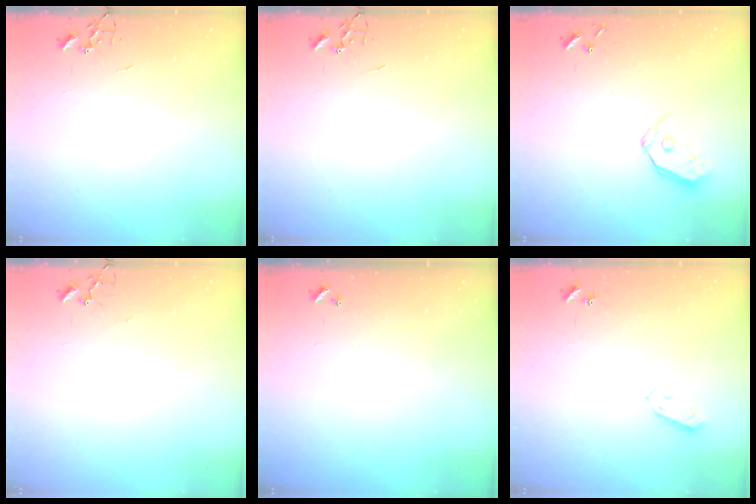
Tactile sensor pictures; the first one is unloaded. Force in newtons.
{"total": 0.0}
{"total": 8.7, "press": 8.6, "slide": 1.3}
{"total": 4.1, "press": 4.1, "slide": 0.2}
{"total": 0.0}
{"total": 3.7, "press": 3.6, "slide": 0.9}